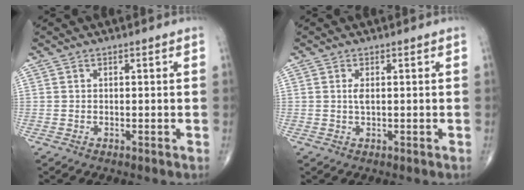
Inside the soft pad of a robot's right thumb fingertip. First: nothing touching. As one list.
[{"total": 1.4, "force": [0.2, 0.4, 1.3], "torque": [-0.031, -0.002, 0.006]}]